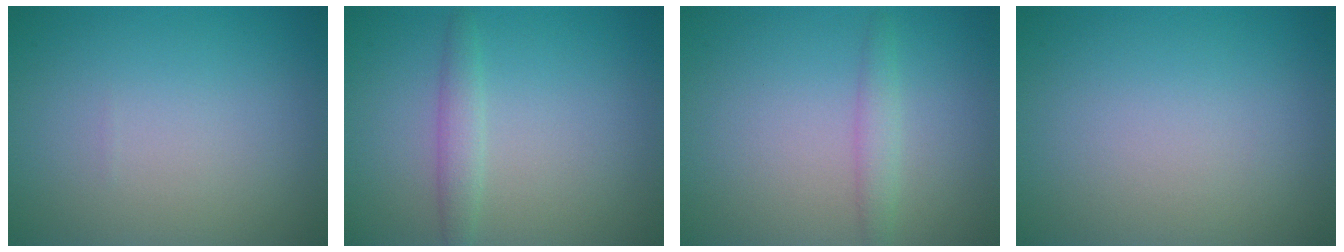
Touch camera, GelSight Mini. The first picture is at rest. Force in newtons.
{"total": 1.7, "press": 1.7, "slide": 0.0}
{"total": 1.5, "press": 1.5, "slide": 0.2}
{"total": 0.0}